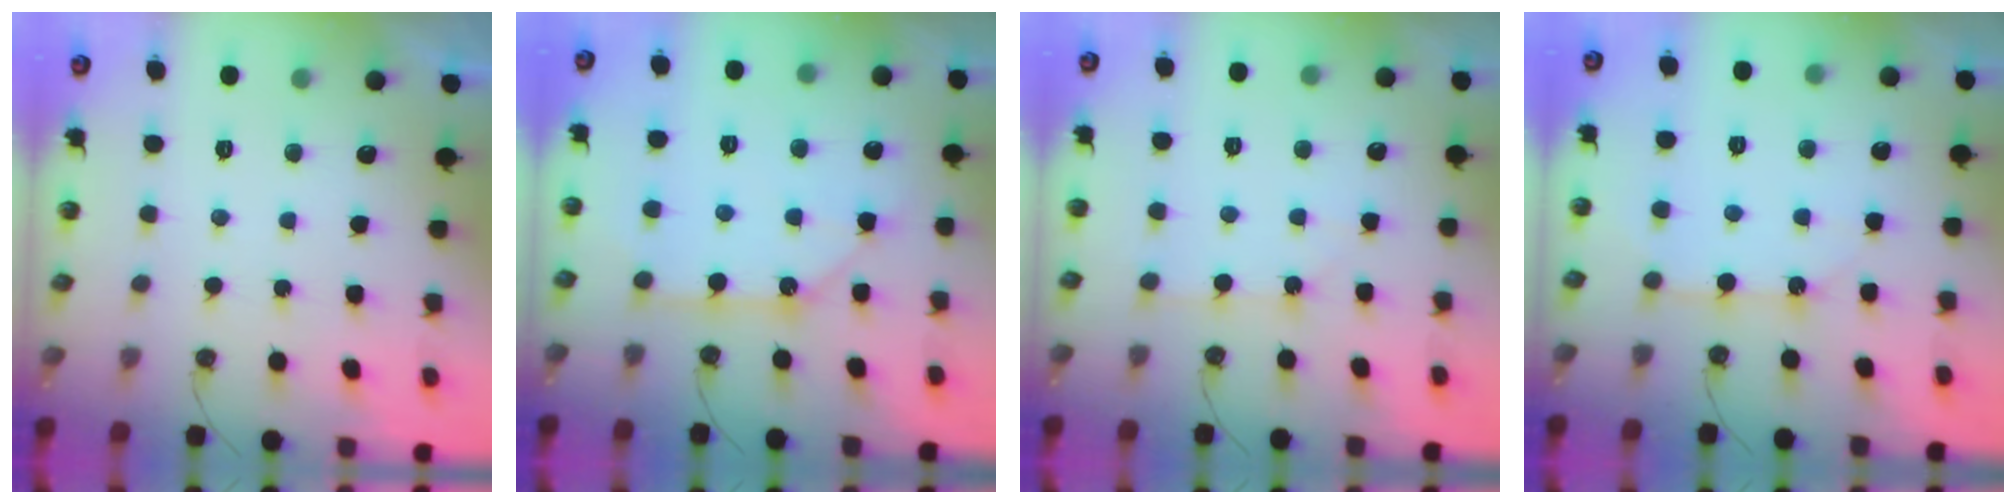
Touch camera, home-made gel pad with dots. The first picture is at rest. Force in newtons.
{"total": 10.7, "press": 10.7, "slide": 1.1}
{"total": 2.0, "press": 2.0, "slide": 0.2}
{"total": 8.0, "press": 8.0, "slide": 0.7}